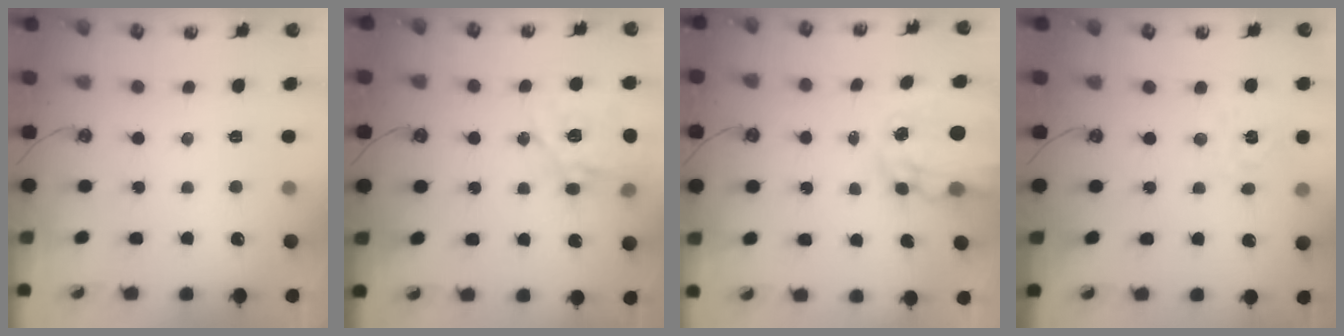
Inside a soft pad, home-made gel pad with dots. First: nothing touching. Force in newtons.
{"total": 17.4, "press": 17.3, "slide": 1.5}
{"total": 11.9, "press": 11.8, "slide": 1.2}
{"total": 3.7, "press": 3.7, "slide": 0.4}